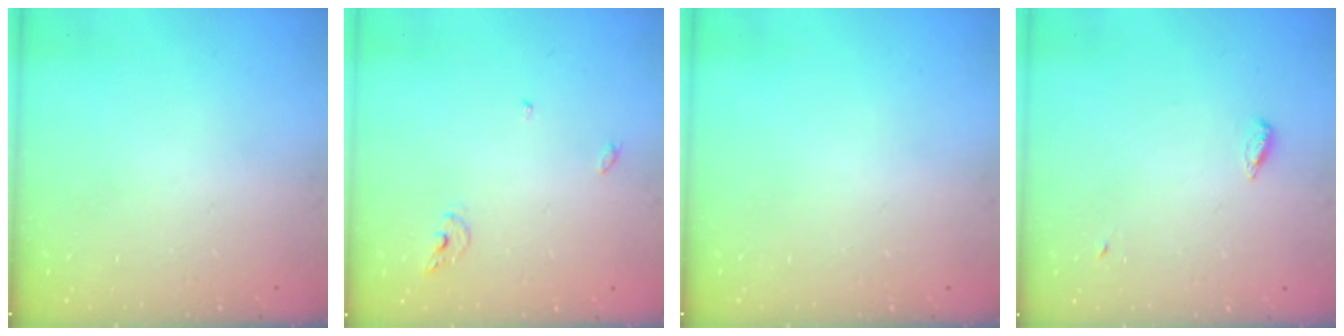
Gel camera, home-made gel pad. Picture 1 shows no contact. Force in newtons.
{"total": 4.9, "press": 4.9, "slide": 0.4}
{"total": 0.0}
{"total": 3.1, "press": 3.0, "slide": 0.7}